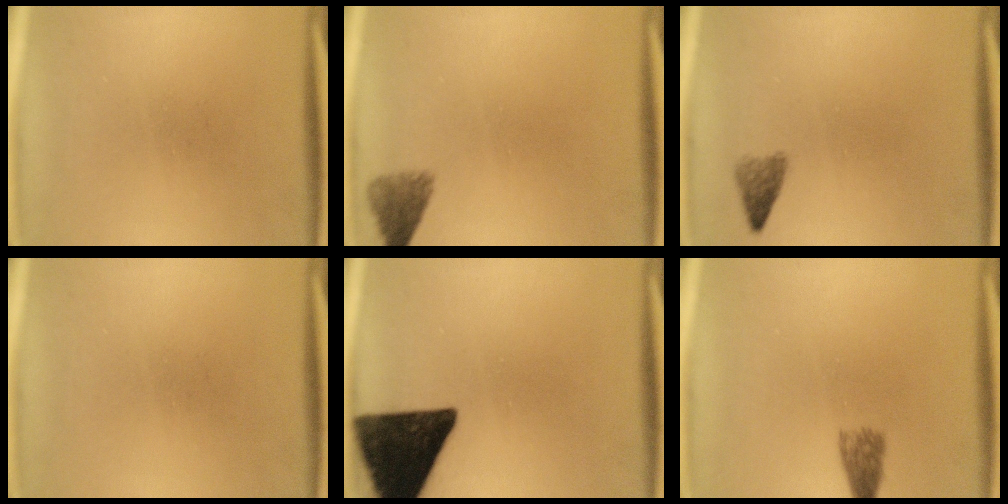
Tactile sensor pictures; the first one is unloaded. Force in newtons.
{"total": 3.0}
{"total": 1.9}
{"total": 0.0}
{"total": 16.4}
{"total": 2.7}